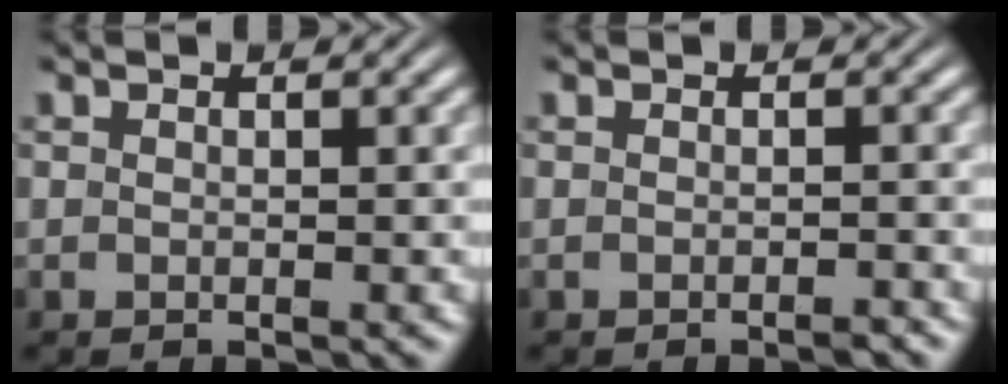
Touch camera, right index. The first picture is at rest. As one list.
[{"total": 0.9, "force": [-0.8, -0.1, 0.2], "torque": [-0.003, 0.001, -0.016]}]